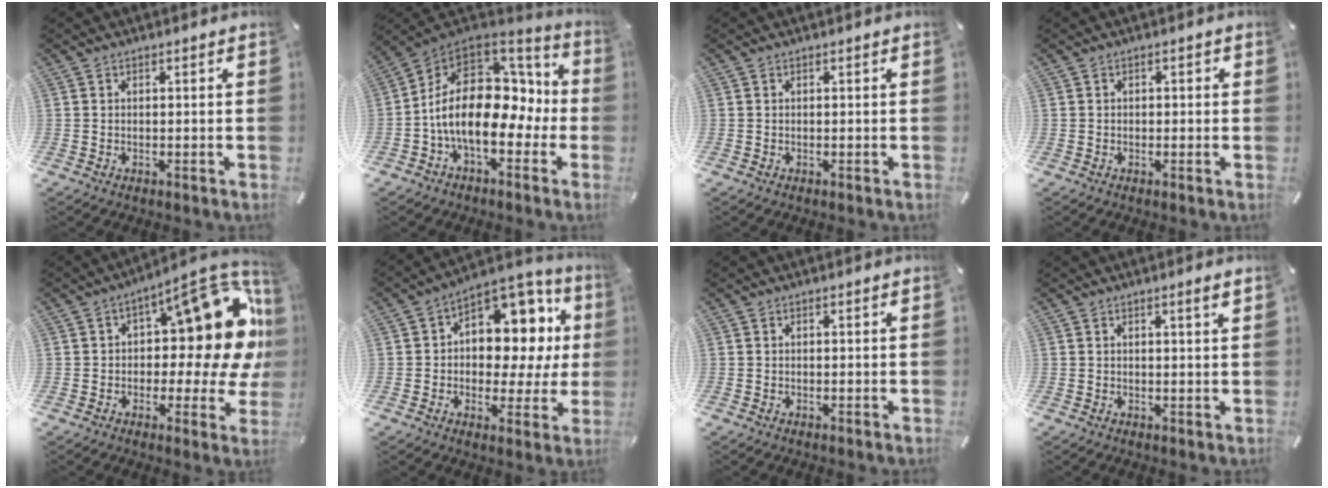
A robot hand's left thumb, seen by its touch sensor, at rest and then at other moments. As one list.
[{"total": 19.5, "force": [-1.7, 11.8, 15.4], "torque": [-0.288, -0.003, -0.024]}, {"total": 0.0}, {"total": 1.0, "force": [-0.3, 0.7, 0.5], "torque": [-0.011, 0.005, -0.009]}, {"total": 19.9, "force": [5.8, 9.7, 16.3], "torque": [-0.188, -0.051, 0.093]}, {"total": 12.2, "force": [3.1, 9.0, 7.6], "torque": [-0.101, -0.036, 0.060]}, {"total": 0.0}, {"total": 2.2, "force": [1.1, 0.2, 1.9], "torque": [-0.030, -0.002, 0.015]}]